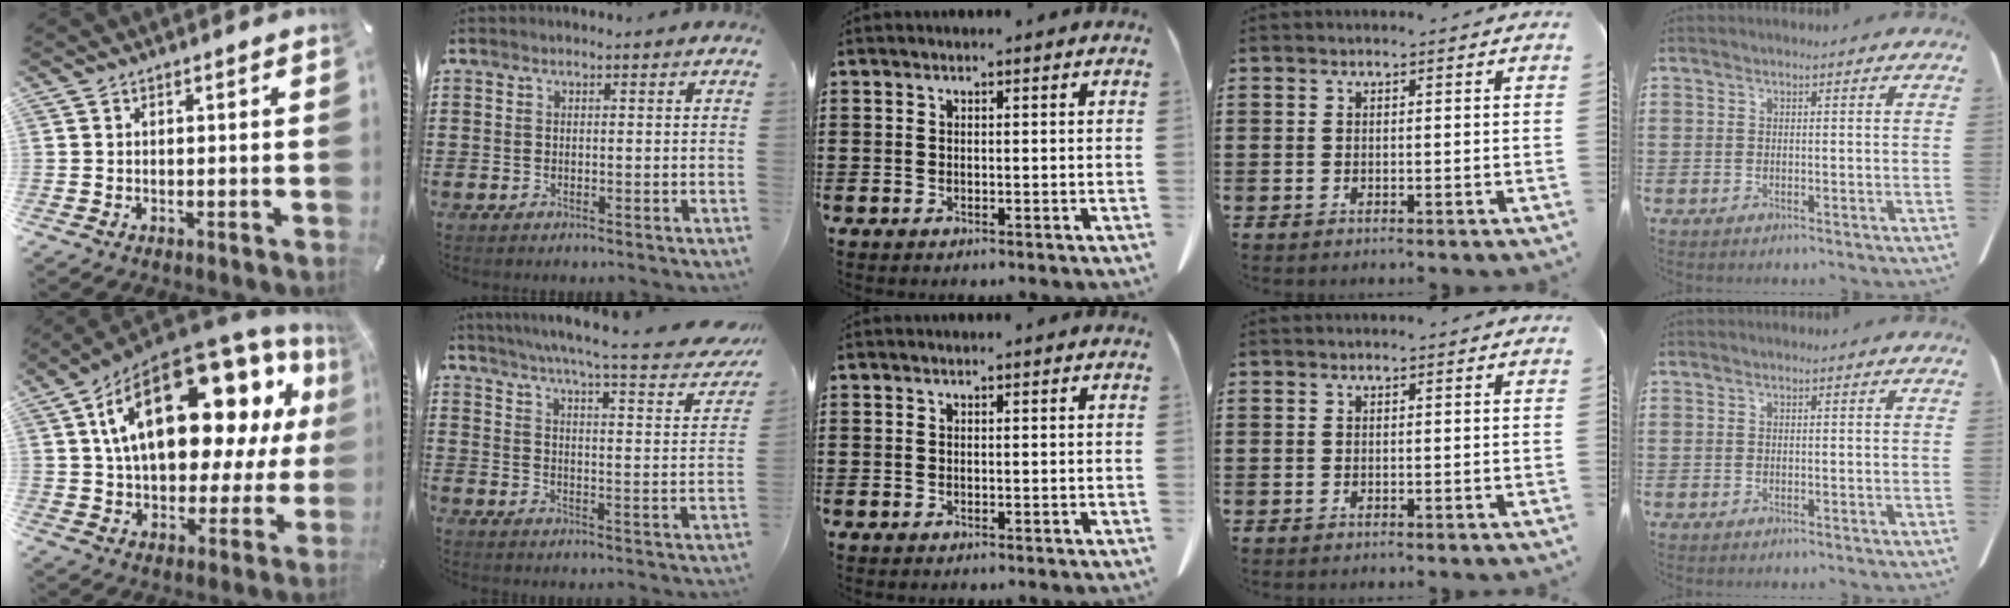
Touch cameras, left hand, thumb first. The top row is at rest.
{"thumb": {"total": 27.1, "force": [9.7, 14.3, 20.9], "torque": [-0.352, -0.058, 0.162]}, "index": {"total": 5.8, "force": [4.7, -0.5, 3.3], "torque": [-0.077, -0.043, 0.073]}}